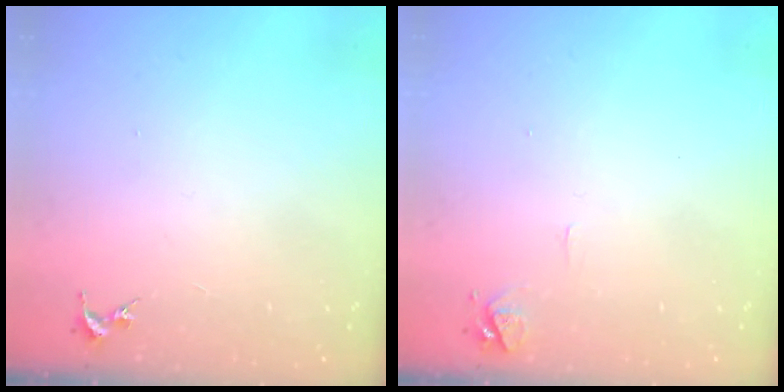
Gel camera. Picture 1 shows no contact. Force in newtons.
{"total": 6.3, "press": 6.3, "slide": 0.7}